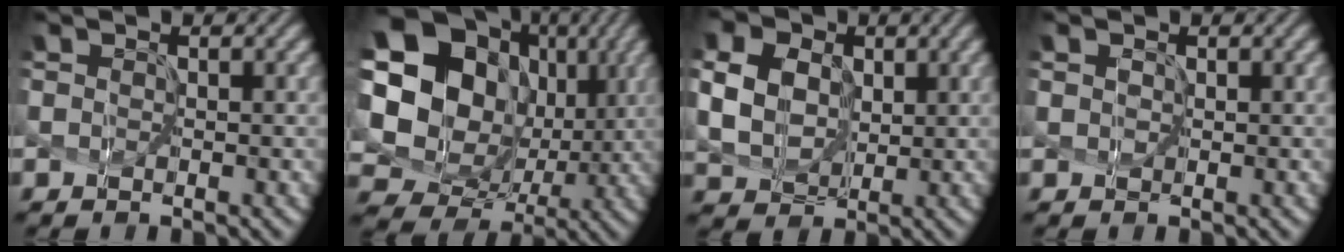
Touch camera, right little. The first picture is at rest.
{"total": 17.4, "force": [3.9, 14.8, 8.4], "torque": [-0.199, 0.019, 0.071]}
{"total": 5.7, "force": [1.5, 4.5, 3.1], "torque": [-0.095, 0.016, 0.021]}
{"total": 0.9, "force": [0.5, 0.7, 0.4], "torque": [0.007, 0.006, -0.007]}